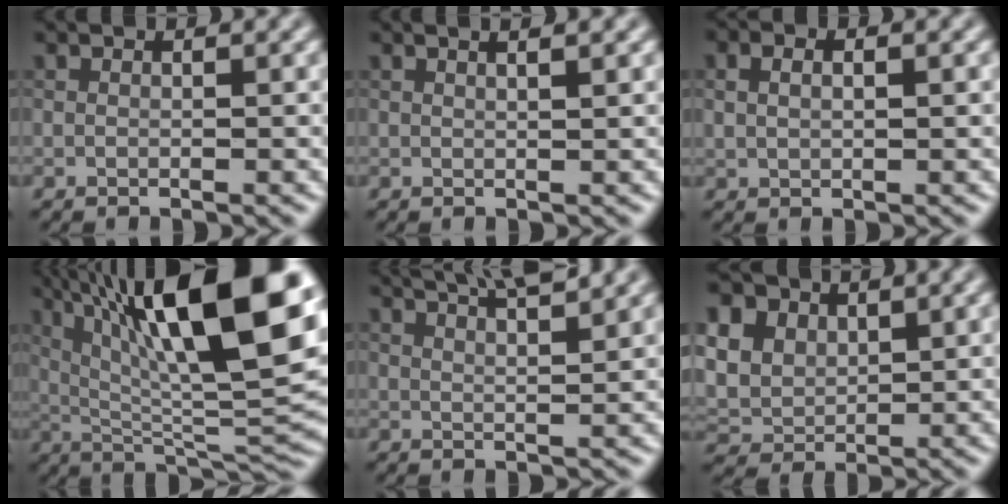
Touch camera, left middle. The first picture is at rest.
{"total": 2.3, "force": [1.5, 0.9, 1.5], "torque": [0.004, 0.020, -0.002]}
{"total": 1.8, "force": [0.5, 1.1, 1.3], "torque": [-0.030, 0.009, 0.013]}
{"total": 15.7, "force": [6.0, 4.7, 13.7], "torque": [-0.222, 0.018, 0.112]}
{"total": 6.4, "force": [5.0, 1.5, 3.6], "torque": [-0.030, 0.034, 0.048]}
{"total": 5.8, "force": [2.6, 4.4, 2.8], "torque": [-0.112, 0.019, 0.063]}